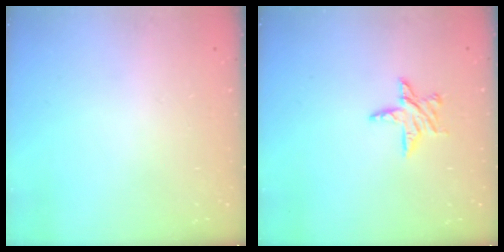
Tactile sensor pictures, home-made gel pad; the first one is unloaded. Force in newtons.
{"total": 7.7, "press": 7.6, "slide": 0.6}